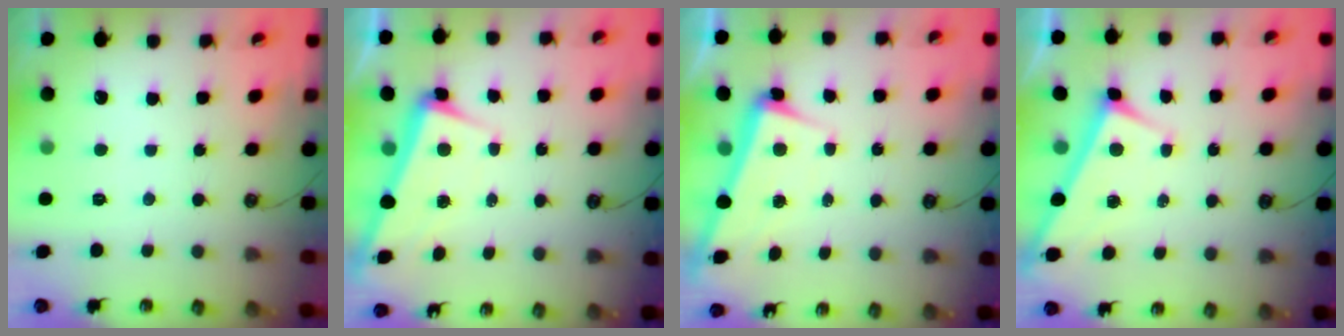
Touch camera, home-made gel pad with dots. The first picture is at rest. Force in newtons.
{"total": 3.0, "press": 2.8, "slide": 0.8}
{"total": 3.1, "press": 2.9, "slide": 1.0}
{"total": 3.4, "press": 3.4, "slide": 0.2}